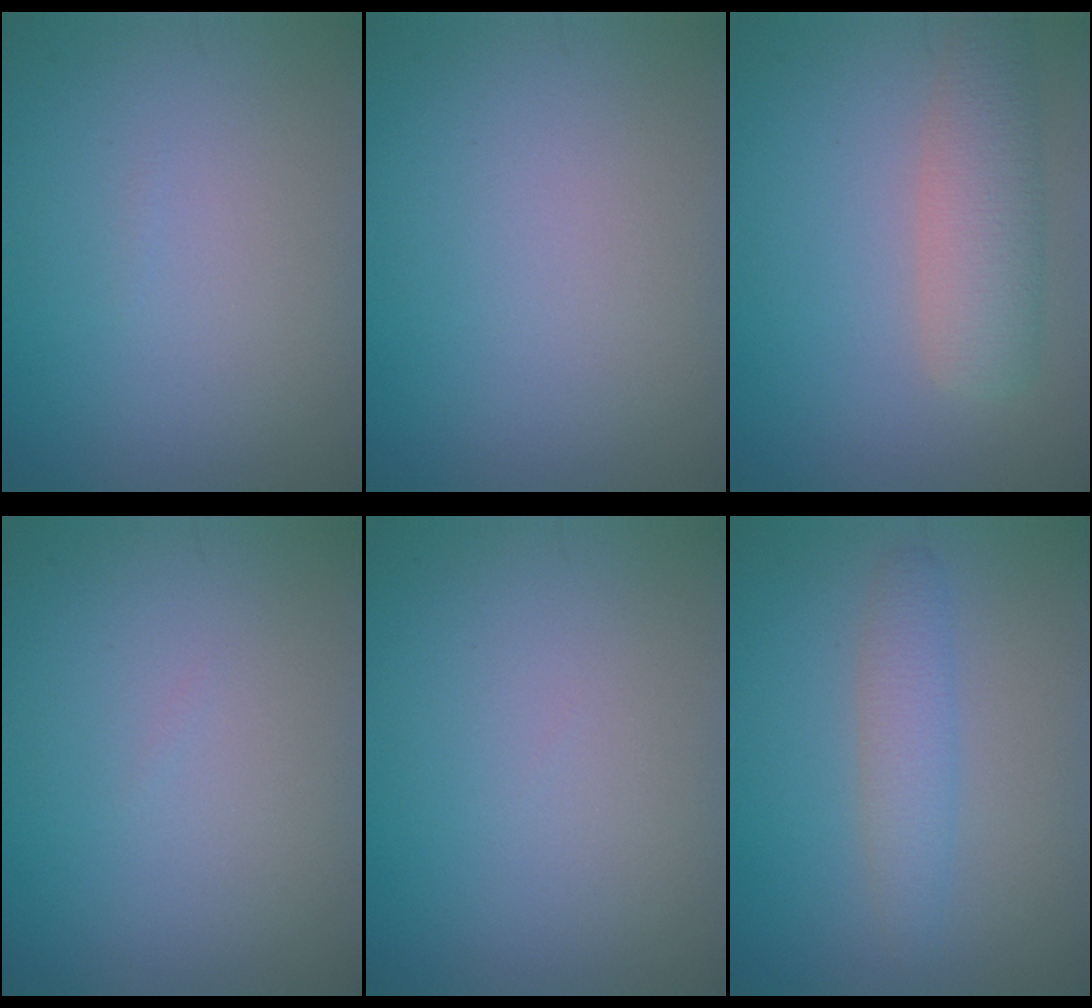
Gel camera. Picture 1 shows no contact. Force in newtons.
{"total": 0.0}
{"total": 4.2, "press": 4.2, "slide": 0.2}
{"total": 0.0}
{"total": 0.0}
{"total": 2.5, "press": 2.5, "slide": 0.2}